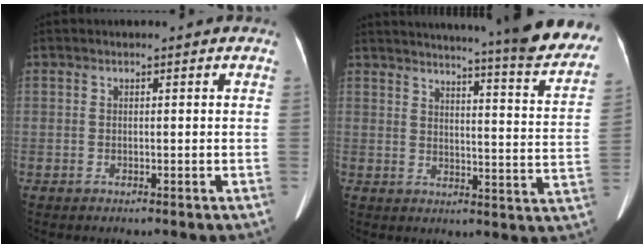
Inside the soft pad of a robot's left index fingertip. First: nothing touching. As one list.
[{"total": 25.9, "force": [23.1, 0.8, 11.7], "torque": [-0.159, -0.086, 0.270]}]